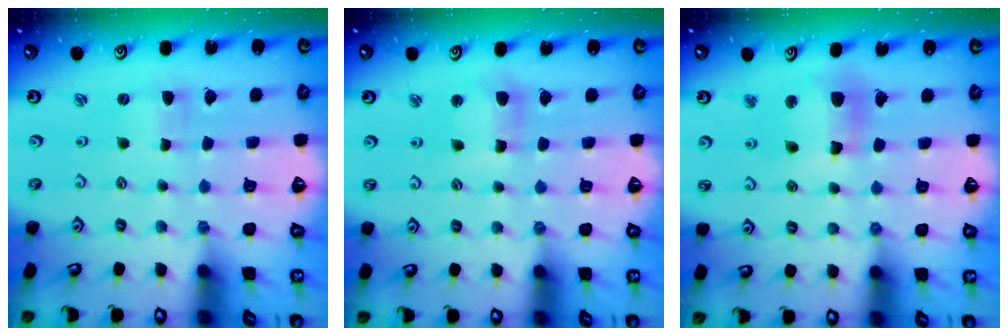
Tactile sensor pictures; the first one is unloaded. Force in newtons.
{"total": 5.0, "press": 5.0, "slide": 0.6}
{"total": 11.8, "press": 11.7, "slide": 1.9}